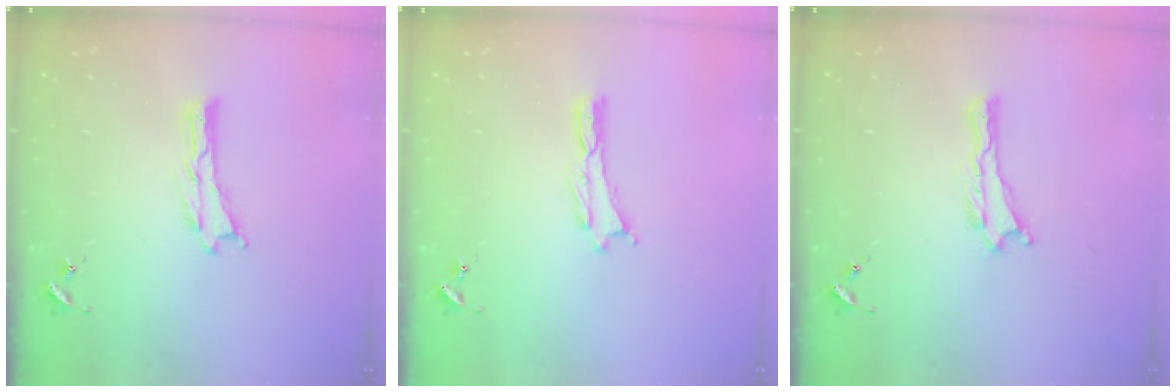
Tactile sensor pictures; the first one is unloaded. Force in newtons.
{"total": 0.0}
{"total": 0.0}